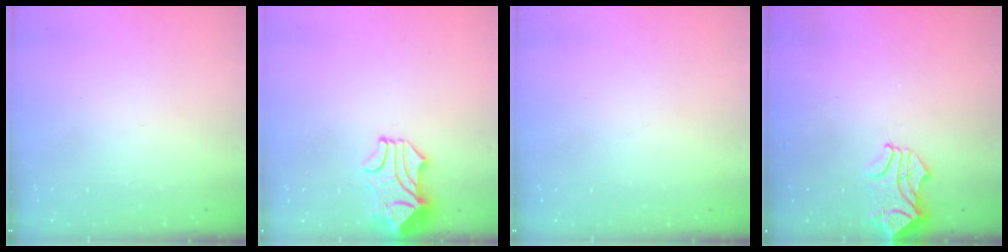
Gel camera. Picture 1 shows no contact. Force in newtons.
{"total": 2.3, "press": 2.0, "slide": 1.2}
{"total": 0.0}
{"total": 1.2, "press": 1.2, "slide": 0.3}